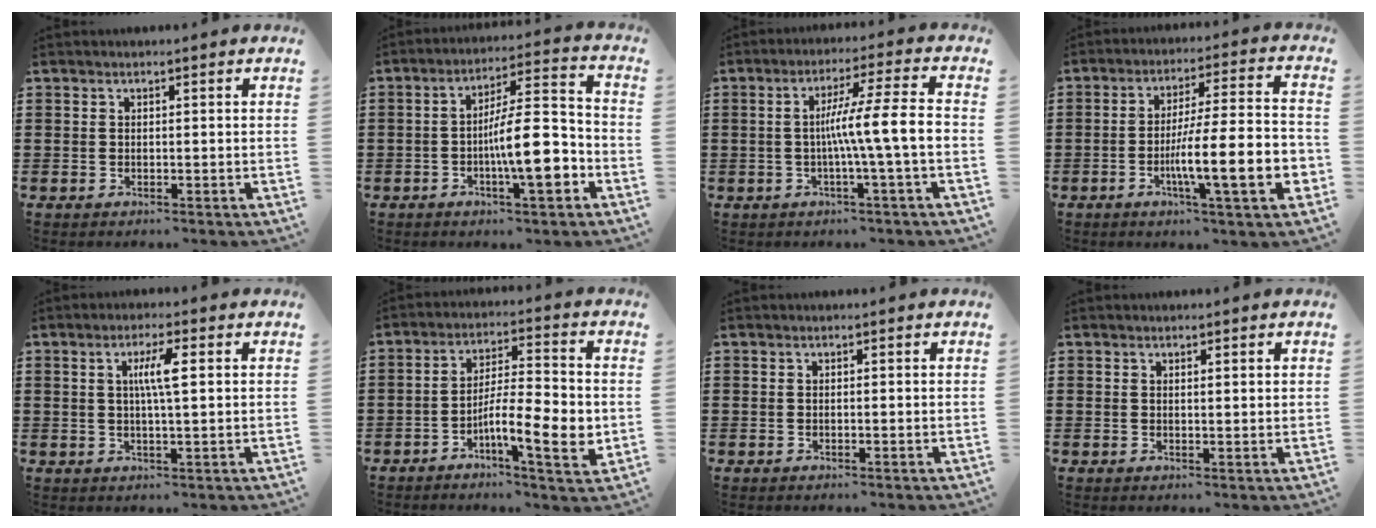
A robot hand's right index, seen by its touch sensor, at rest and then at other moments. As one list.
[{"total": 11.3, "force": [-3.2, 2.7, 10.5], "torque": [-0.170, -0.002, -0.061]}, {"total": 8.2, "force": [-1.3, -0.6, 8.1], "torque": [-0.142, -0.004, -0.030]}, {"total": 13.8, "force": [-4.3, 2.2, 12.9], "torque": [-0.217, -0.012, -0.080]}, {"total": 4.3, "force": [0.8, 0.4, 4.2], "torque": [-0.083, 0.002, 0.009]}, {"total": 10.4, "force": [-3.0, 2.3, 9.6], "torque": [-0.168, 0.000, -0.052]}, {"total": 0.0}, {"total": 0.7, "force": [0.5, 0.1, 0.5], "torque": [-0.011, 0.000, 0.010]}]